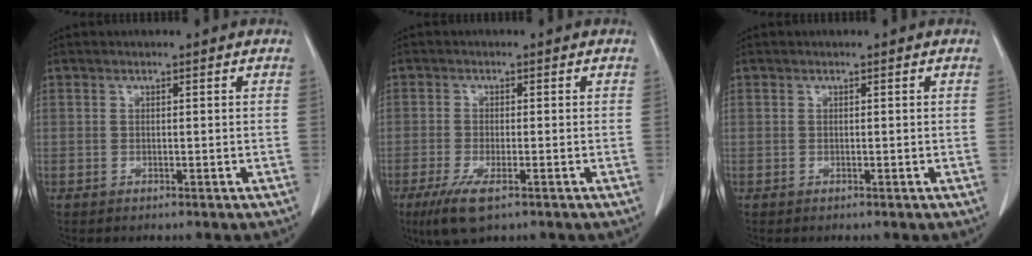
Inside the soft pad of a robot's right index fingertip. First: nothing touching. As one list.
[{"total": 5.5, "force": [-3.2, 1.3, 4.3], "torque": [-0.088, -0.016, -0.055]}, {"total": 0.0}]